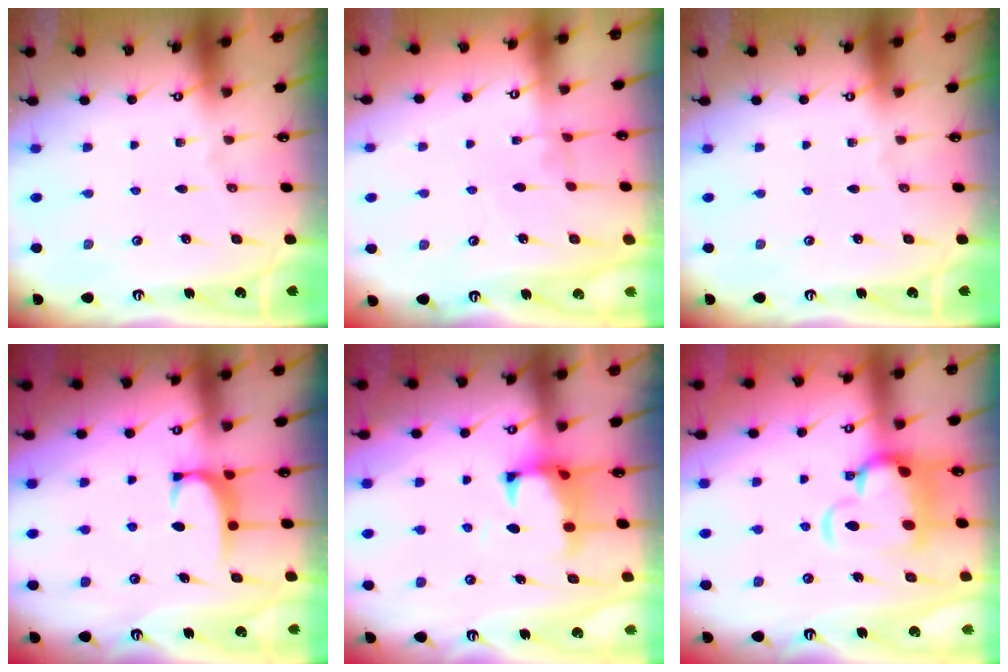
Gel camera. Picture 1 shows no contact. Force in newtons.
{"total": 2.9, "press": 2.9, "slide": 0.4}
{"total": 0.0}
{"total": 1.9, "press": 1.9, "slide": 0.5}
{"total": 1.6, "press": 1.1, "slide": 1.1}
{"total": 7.3, "press": 7.0, "slide": 1.7}